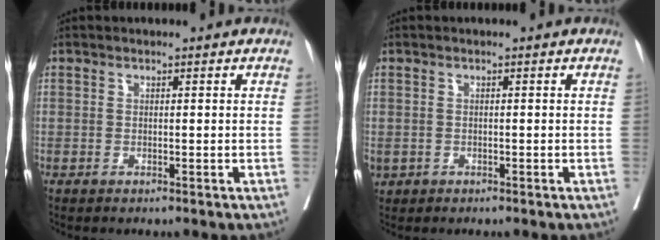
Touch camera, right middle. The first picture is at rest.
{"total": 1.4, "force": [-0.4, 1.2, 0.5], "torque": [-0.014, 0.002, 0.001]}